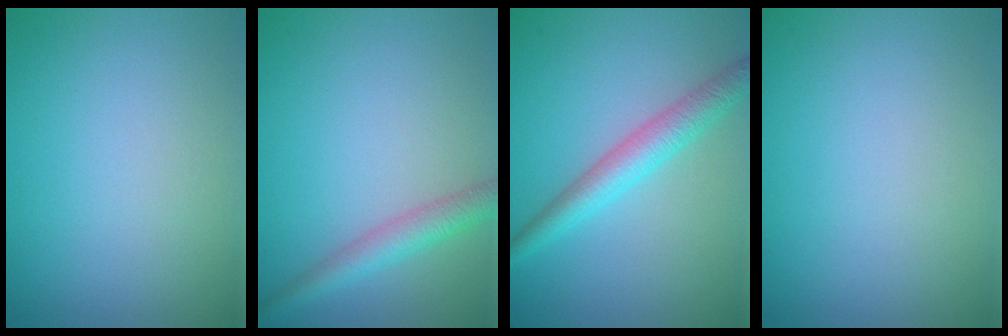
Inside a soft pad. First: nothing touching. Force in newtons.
{"total": 2.8, "press": 2.8, "slide": 0.2}
{"total": 3.3, "press": 3.3, "slide": 0.0}
{"total": 0.0}